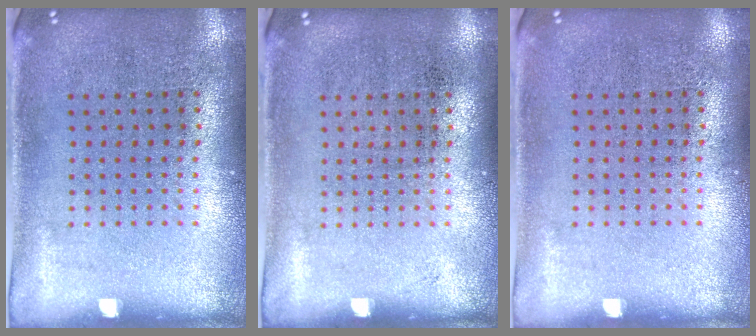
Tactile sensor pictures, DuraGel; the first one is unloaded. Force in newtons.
{"total": 0.0}
{"total": 0.0}